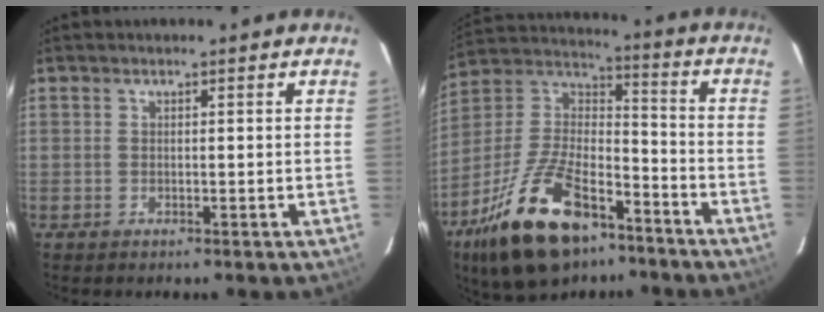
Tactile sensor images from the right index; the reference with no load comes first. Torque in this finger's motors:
{"motor_torque": [1.11, -1.03, 1.01, 0.21]}